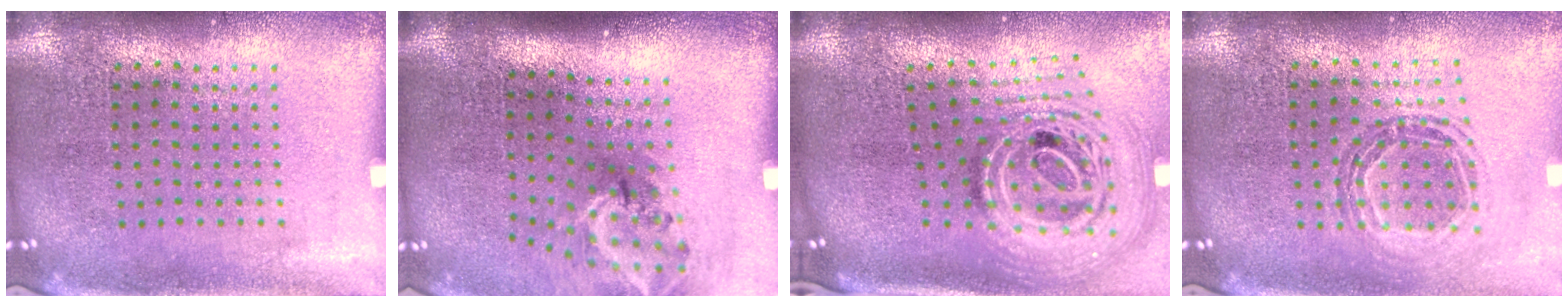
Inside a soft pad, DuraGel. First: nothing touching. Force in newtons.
{"total": 2.0, "press": 1.3, "slide": 1.5}
{"total": 2.9, "press": 2.0, "slide": 2.2}
{"total": 0.8, "press": 0.8, "slide": 0.1}